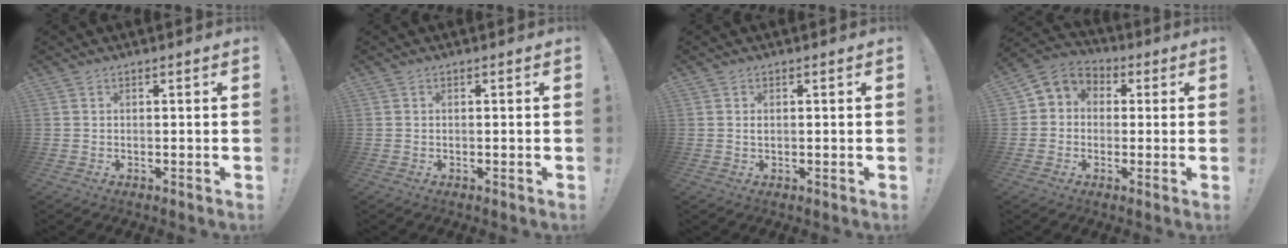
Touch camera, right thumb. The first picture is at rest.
{"total": 0.0}
{"total": 0.7, "force": [0.1, 0.2, 0.7], "torque": [-0.014, 0.001, 0.002]}
{"total": 6.0, "force": [-0.4, 5.7, 1.8], "torque": [-0.017, 0.006, -0.004]}